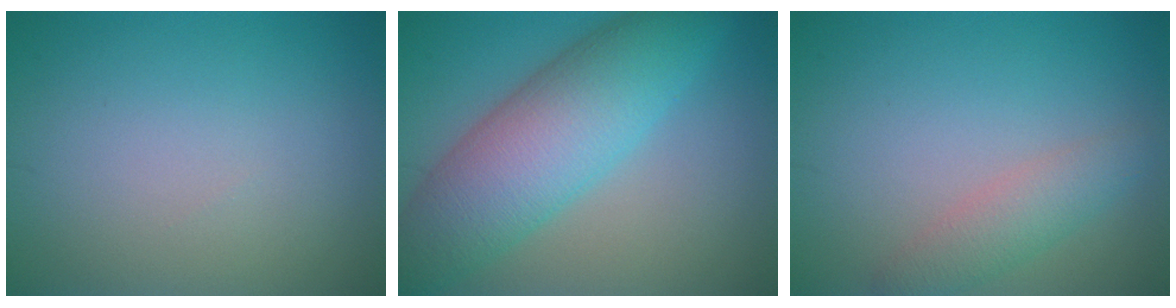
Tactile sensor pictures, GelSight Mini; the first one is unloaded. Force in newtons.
{"total": 9.2, "press": 9.2, "slide": 0.1}
{"total": 2.7, "press": 2.7, "slide": 0.0}